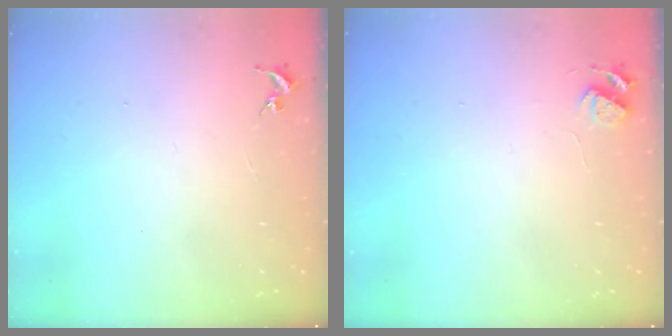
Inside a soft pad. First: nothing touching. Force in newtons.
{"total": 5.7, "press": 5.7, "slide": 0.8}